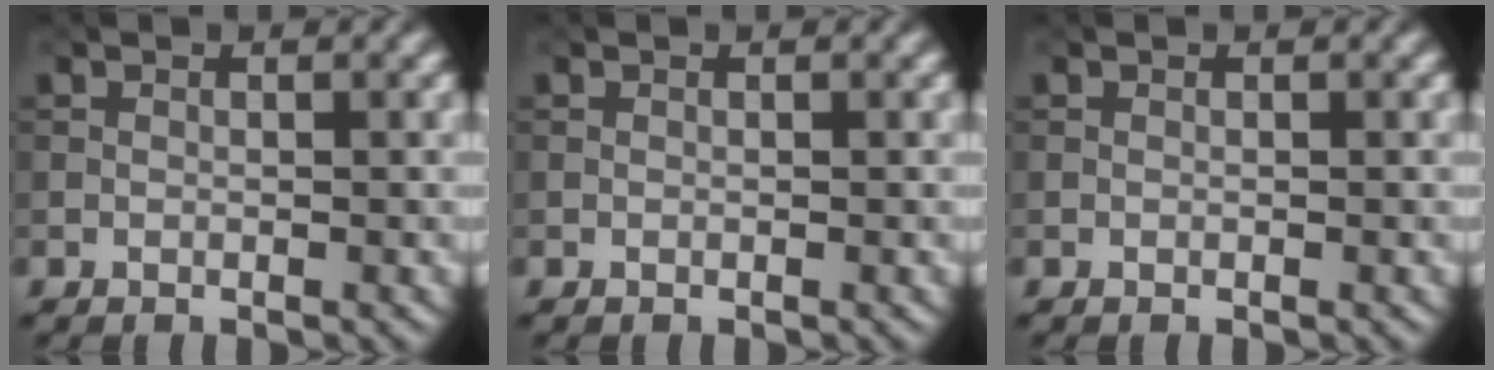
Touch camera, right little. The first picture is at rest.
{"total": 0.0}
{"total": 0.0}